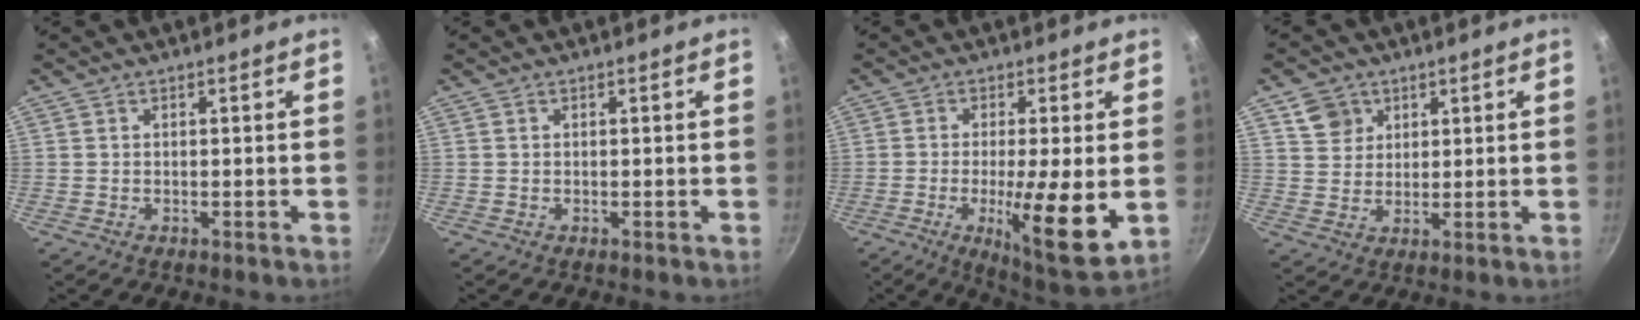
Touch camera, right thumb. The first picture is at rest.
{"total": 0.0}
{"total": 13.3, "force": [-2.2, 2.5, 12.9], "torque": [-0.201, -0.014, -0.030]}
{"total": 5.5, "force": [2.8, 4.6, 1.3], "torque": [0.005, 0.000, 0.055]}